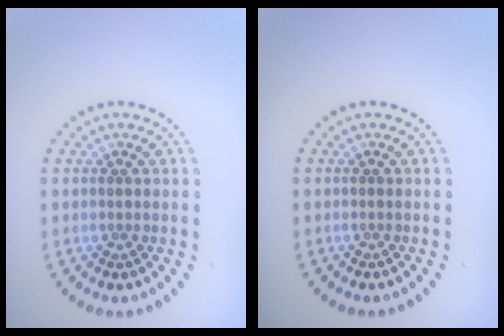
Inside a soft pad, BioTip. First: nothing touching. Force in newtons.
{"total": 0.0}